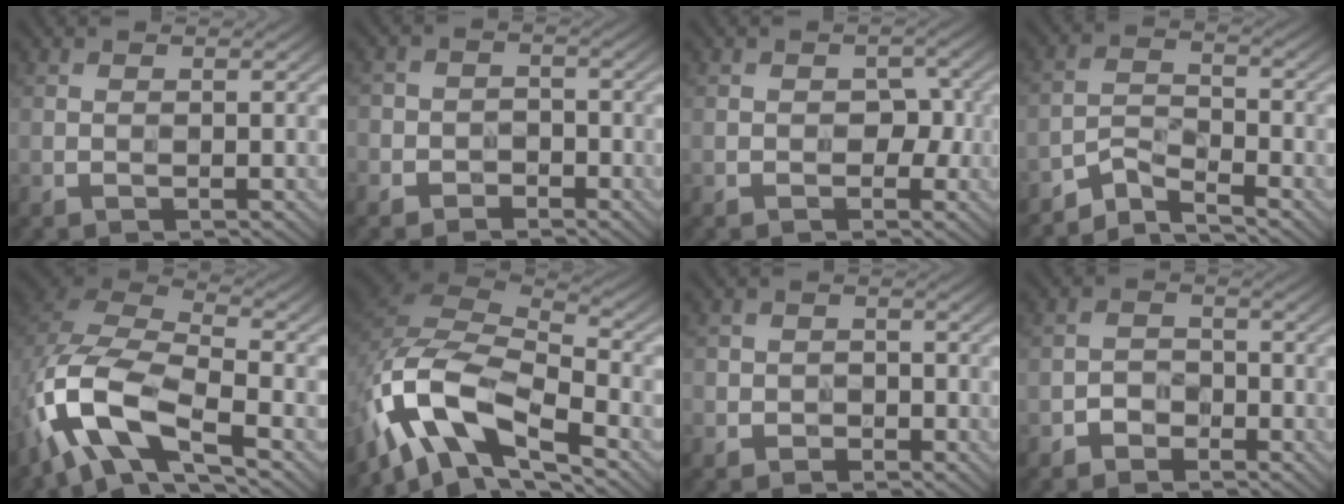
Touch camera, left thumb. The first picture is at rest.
{"total": 3.1, "force": [-2.1, 2.2, -0.2], "torque": [0.022, 0.008, -0.056]}
{"total": 2.6, "force": [-0.8, 2.0, 1.5], "torque": [-0.013, -0.002, -0.015]}
{"total": 3.6, "force": [-3.6, -0.1, 0.5], "torque": [-0.012, 0.002, -0.086]}
{"total": 12.4, "force": [-6.3, 5.3, 9.2], "torque": [-0.201, -0.011, -0.138]}
{"total": 13.2, "force": [-7.9, 5.7, 8.8], "torque": [-0.194, -0.012, -0.160]}
{"total": 2.1, "force": [-1.5, 1.5, -0.3], "torque": [0.019, 0.002, -0.039]}
{"total": 2.0, "force": [-1.8, 0.9, 0.0], "torque": [0.005, 0.008, -0.042]}